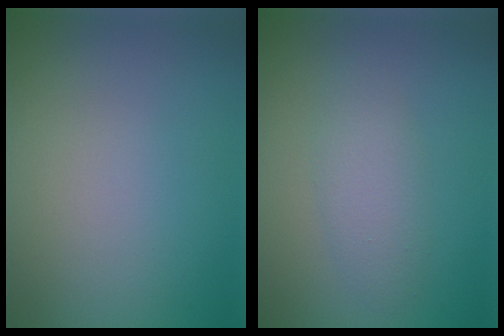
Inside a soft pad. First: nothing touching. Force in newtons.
{"total": 2.7, "press": 2.7, "slide": 0.0}